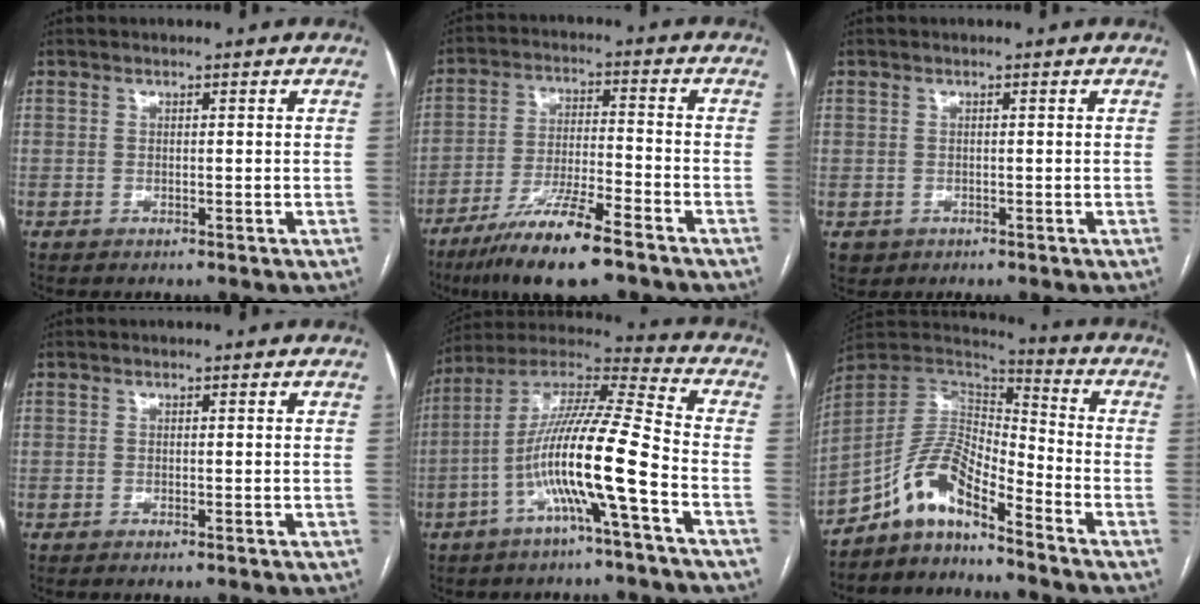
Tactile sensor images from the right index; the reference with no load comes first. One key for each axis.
{"total": 12.6, "fx": -8.7, "fy": 1.2, "fz": 9.0, "tx": -0.169, "ty": -0.027, "tz": -0.153}
{"total": 0.7, "fx": 0.0, "fy": 0.7, "fz": -0.1, "tx": 0.006, "ty": 0.007, "tz": -0.002}
{"total": 0.5, "fx": -0.4, "fy": -0.2, "fz": 0.3, "tx": -0.009, "ty": -0.002, "tz": -0.006}
{"total": 15.0, "fx": -5.0, "fy": -0.4, "fz": 14.1, "tx": -0.265, "ty": 0.012, "tz": -0.100}
{"total": 10.6, "fx": -7.7, "fy": 2.7, "fz": 6.8, "tx": -0.138, "ty": 0.033, "tz": -0.141}